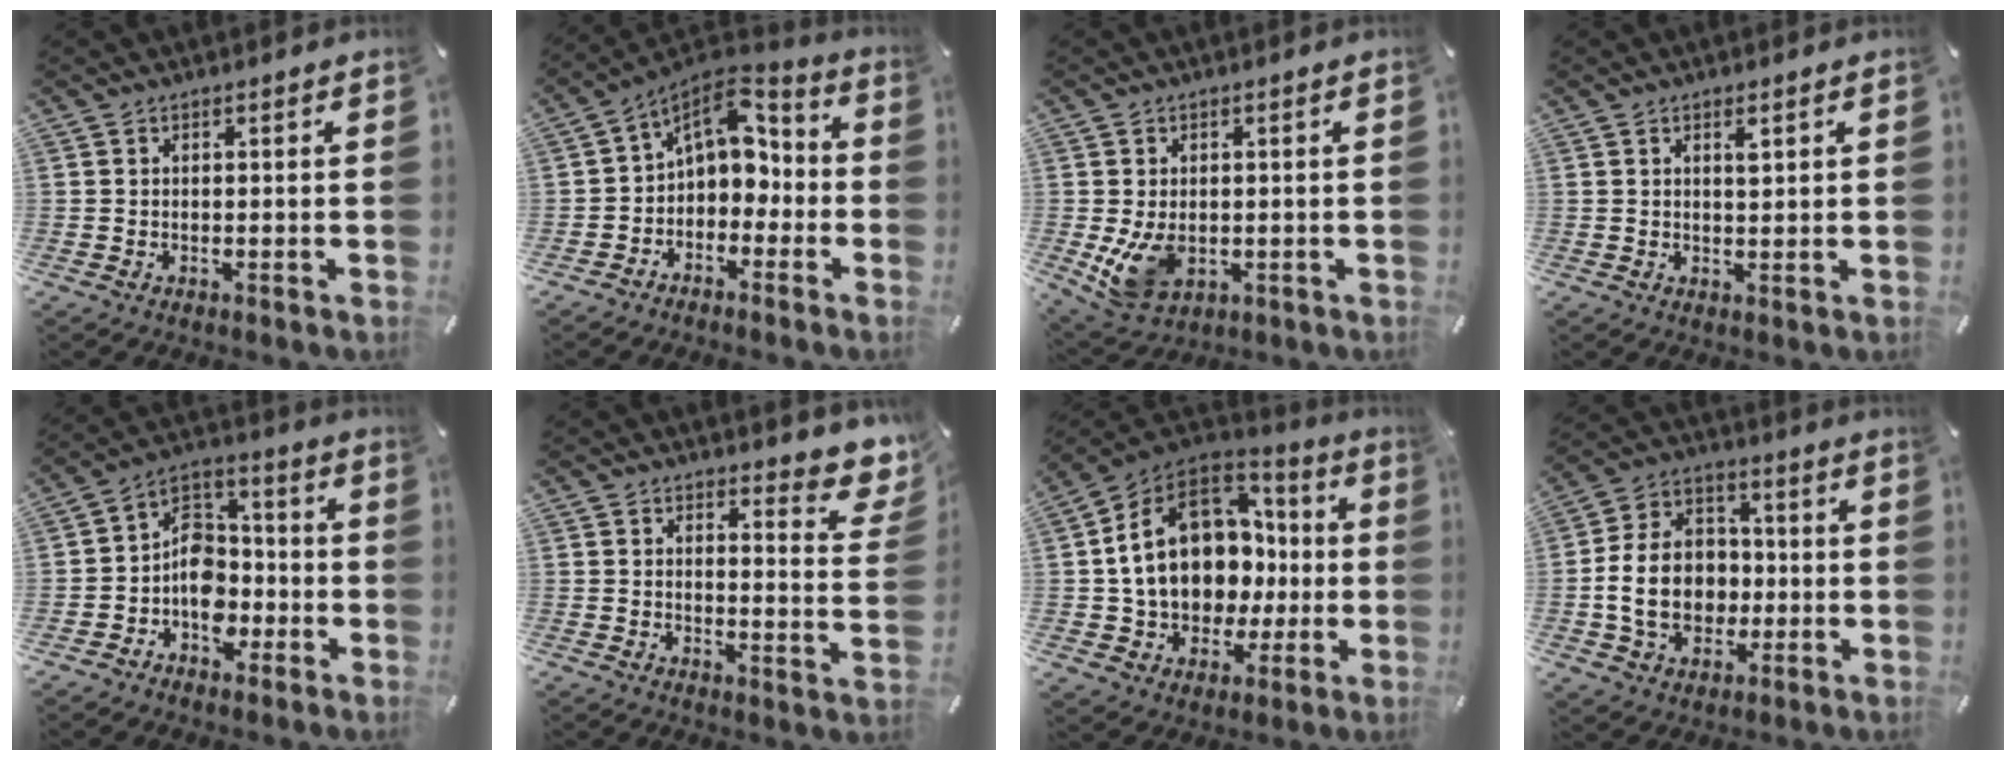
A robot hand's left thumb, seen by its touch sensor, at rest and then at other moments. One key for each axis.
{"total": 8.5, "fx": 2.2, "fy": 6.6, "fz": 4.9, "tx": -0.079, "ty": -0.014, "tz": 0.042}
{"total": 8.1, "fx": -0.8, "fy": 5.9, "fz": 5.4, "tx": -0.112, "ty": -0.006, "tz": -0.011}
{"total": 2.0, "fx": 1.0, "fy": 0.6, "fz": 1.6, "tx": -0.019, "ty": -0.005, "tz": 0.014}
{"total": 10.7, "fx": -4.1, "fy": 8.5, "fz": 4.9, "tx": -0.073, "ty": 0.032, "tz": -0.069}
{"total": 7.9, "fx": 5.9, "fy": 3.4, "fz": 4.1, "tx": -0.032, "ty": -0.052, "tz": 0.100}
{"total": 17.8, "fx": 2.0, "fy": 14.4, "fz": 10.4, "tx": -0.212, "ty": -0.010, "tz": 0.041}
{"total": 14.0, "fx": -2.3, "fy": 11.1, "fz": 8.1, "tx": -0.194, "ty": 0.016, "tz": -0.040}